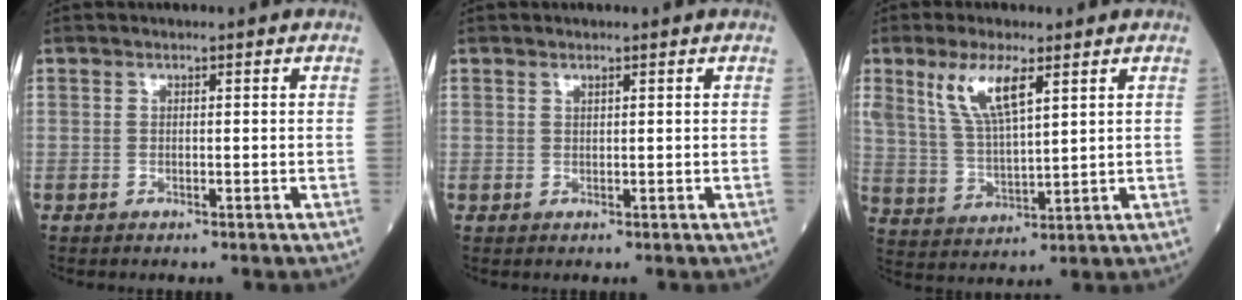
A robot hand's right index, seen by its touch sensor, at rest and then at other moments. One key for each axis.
{"total": 0.5, "fx": 0.4, "fy": 0.1, "fz": 0.3, "tx": -0.007, "ty": -0.003, "tz": 0.008}
{"total": 8.8, "fx": 4.6, "fy": 2.2, "fz": 7.2, "tx": -0.154, "ty": 0.005, "tz": 0.098}